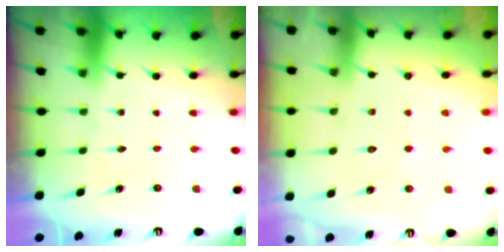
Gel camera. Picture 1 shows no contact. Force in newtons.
{"total": 3.9, "press": 3.9, "slide": 0.4}